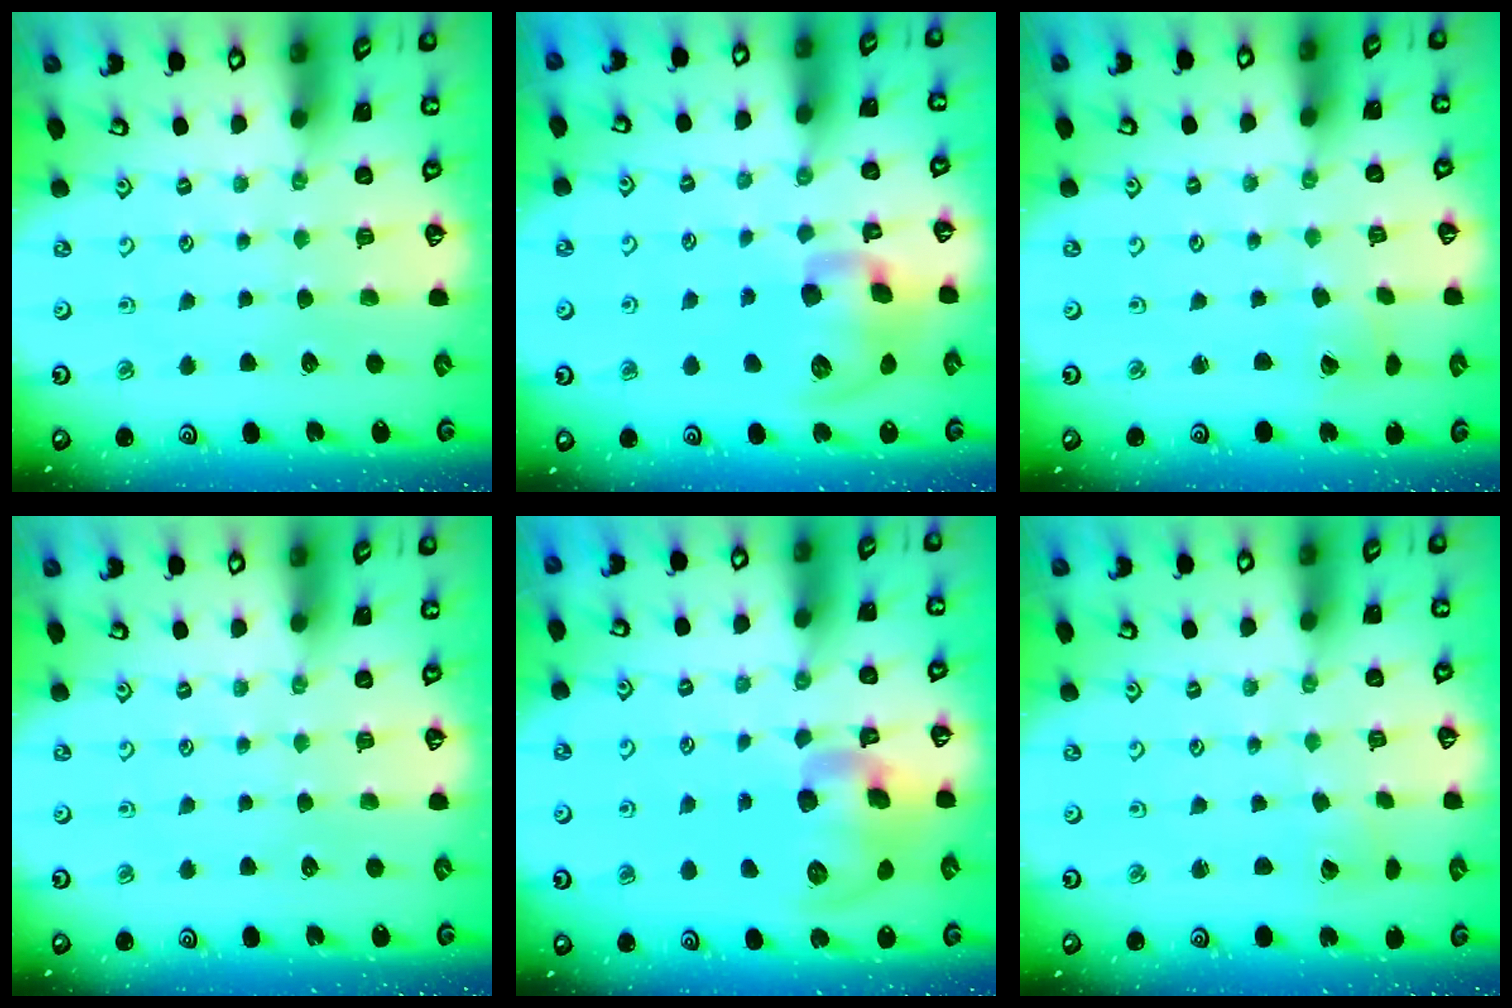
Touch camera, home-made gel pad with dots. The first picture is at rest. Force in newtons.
{"total": 14.3, "press": 14.1, "slide": 2.5}
{"total": 1.9, "press": 1.8, "slide": 0.3}
{"total": 0.0}
{"total": 14.7, "press": 14.5, "slide": 2.7}
{"total": 1.3, "press": 1.3, "slide": 0.0}